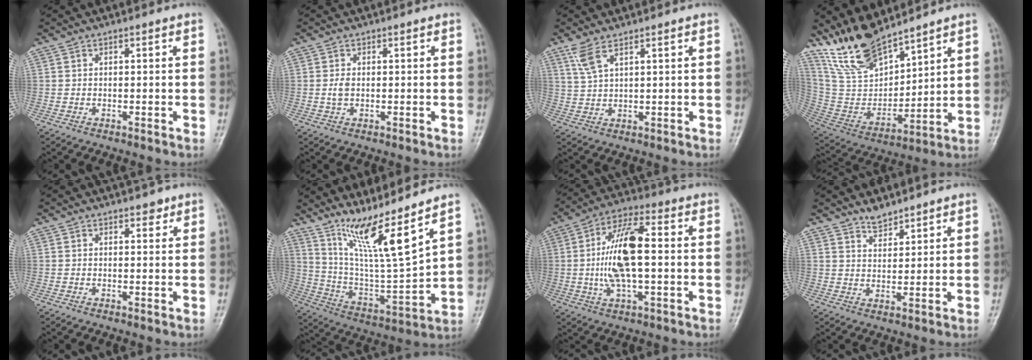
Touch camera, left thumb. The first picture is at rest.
{"total": 1.6, "force": [0.1, 1.1, 1.2], "torque": [-0.025, -0.002, 0.003]}
{"total": 4.1, "force": [2.6, 1.1, 2.9], "torque": [-0.071, -0.001, 0.065]}
{"total": 15.4, "force": [12.9, 5.2, 6.5], "torque": [-0.095, -0.070, 0.265]}
{"total": 1.5, "force": [1.1, 0.9, 0.6], "torque": [0.004, -0.005, 0.012]}
{"total": 14.3, "force": [10.8, -0.2, 9.4], "torque": [-0.163, -0.072, 0.213]}
{"total": 13.4, "force": [0.1, 5.2, 12.4], "torque": [-0.246, 0.013, -0.001]}
{"total": 3.7, "force": [3.3, 1.3, 0.9], "torque": [-0.001, -0.025, 0.059]}